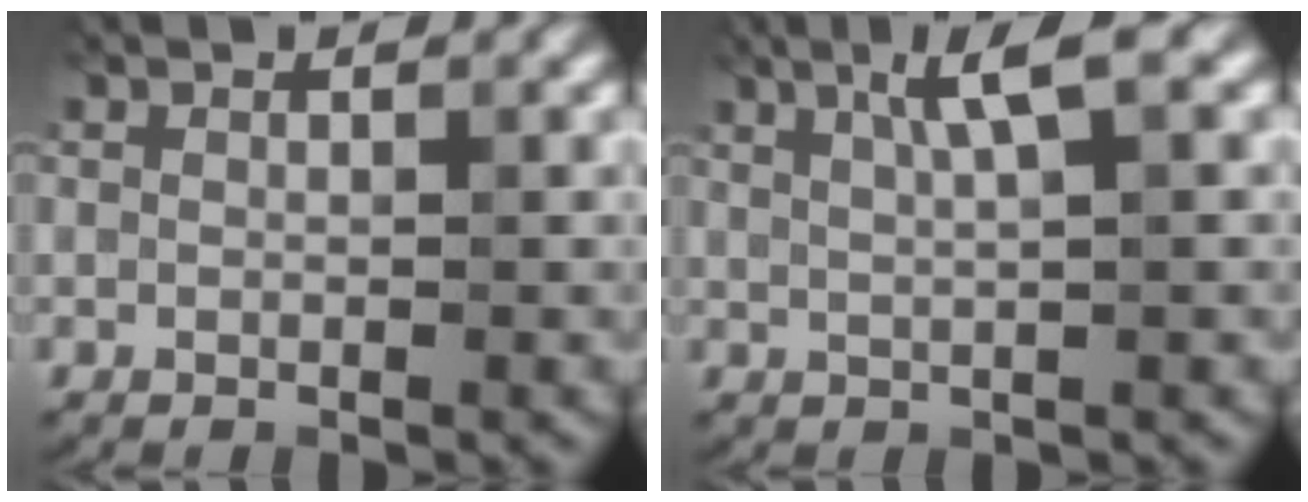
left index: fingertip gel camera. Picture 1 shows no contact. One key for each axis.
{"total": 3.9, "fx": 1.7, "fy": 0.6, "fz": 3.5, "tx": -0.059, "ty": 0.008, "tz": 0.031}